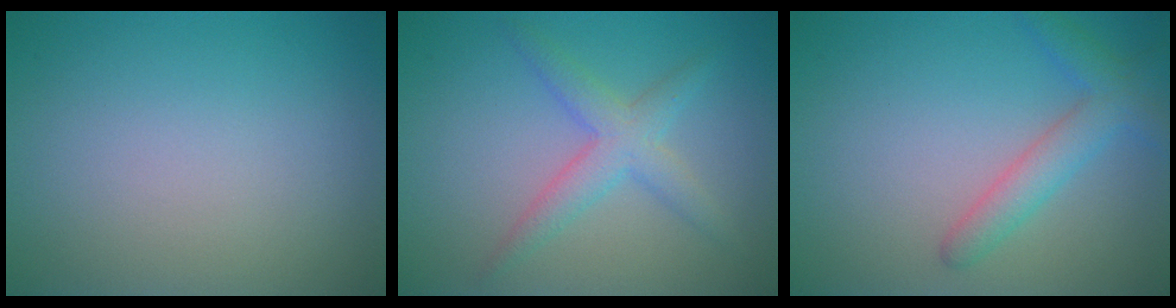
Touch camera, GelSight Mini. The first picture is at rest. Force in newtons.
{"total": 3.2, "press": 3.2, "slide": 0.2}
{"total": 3.0, "press": 3.0, "slide": 0.2}